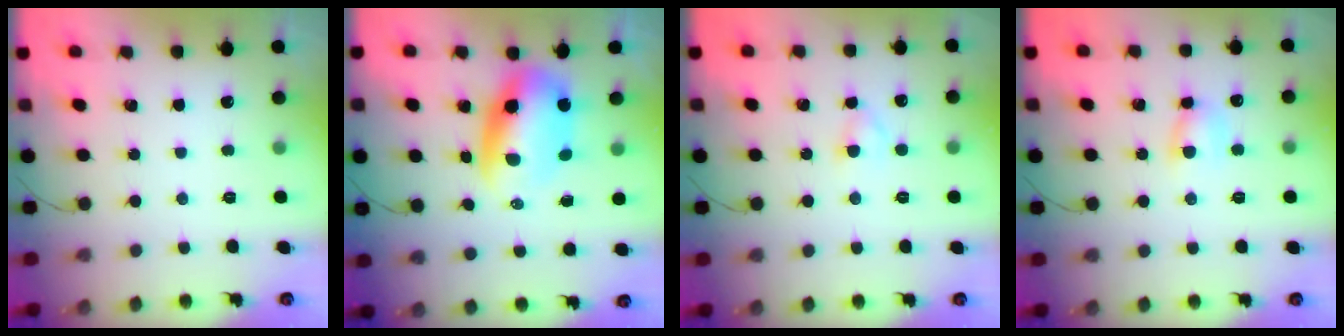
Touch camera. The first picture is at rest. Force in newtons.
{"total": 8.8, "press": 8.6, "slide": 1.8}
{"total": 2.8, "press": 2.6, "slide": 1.1}
{"total": 5.6, "press": 5.6, "slide": 0.2}